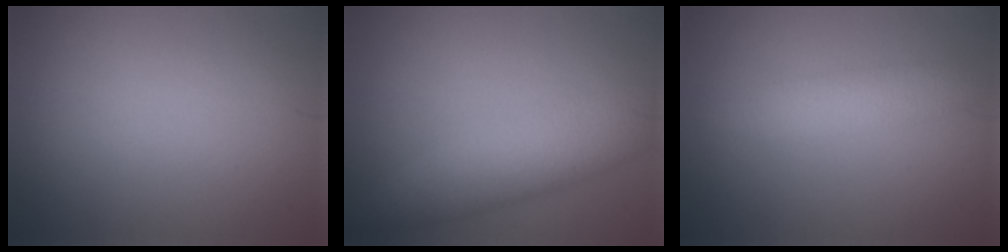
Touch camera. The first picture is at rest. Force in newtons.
{"total": 5.1, "press": 5.1, "slide": 0.2}
{"total": 3.0, "press": 3.0, "slide": 0.1}